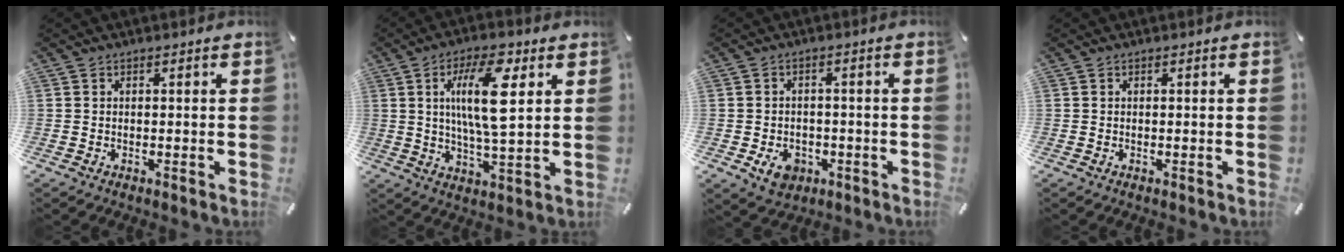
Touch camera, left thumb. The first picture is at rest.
{"total": 13.6, "force": [4.4, 3.9, 12.2], "torque": [-0.236, -0.008, 0.064]}
{"total": 5.9, "force": [-2.4, 4.6, 2.9], "torque": [-0.039, 0.006, -0.043]}
{"total": 0.0}